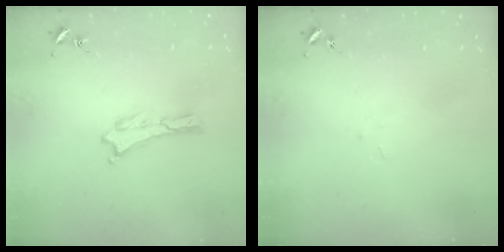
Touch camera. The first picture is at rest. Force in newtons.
{"total": 1.0, "press": 1.0, "slide": 0.1}